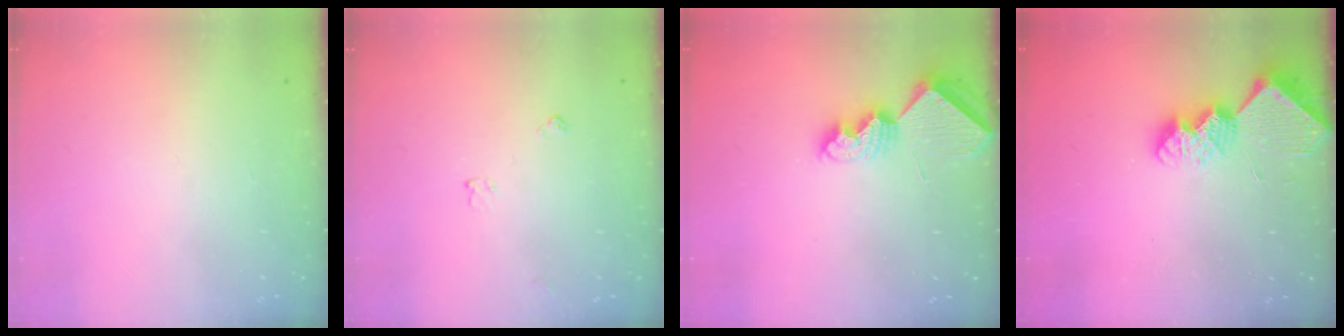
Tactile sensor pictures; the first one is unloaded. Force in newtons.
{"total": 4.0, "press": 3.9, "slide": 0.6}
{"total": 8.1, "press": 8.1, "slide": 0.8}
{"total": 8.7, "press": 8.7, "slide": 0.6}